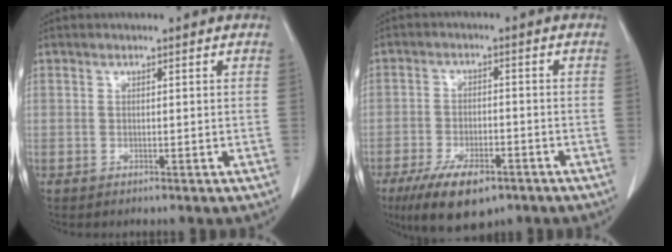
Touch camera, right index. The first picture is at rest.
{"total": 9.8, "force": [-6.3, 4.0, 6.4], "torque": [-0.111, -0.009, -0.101]}